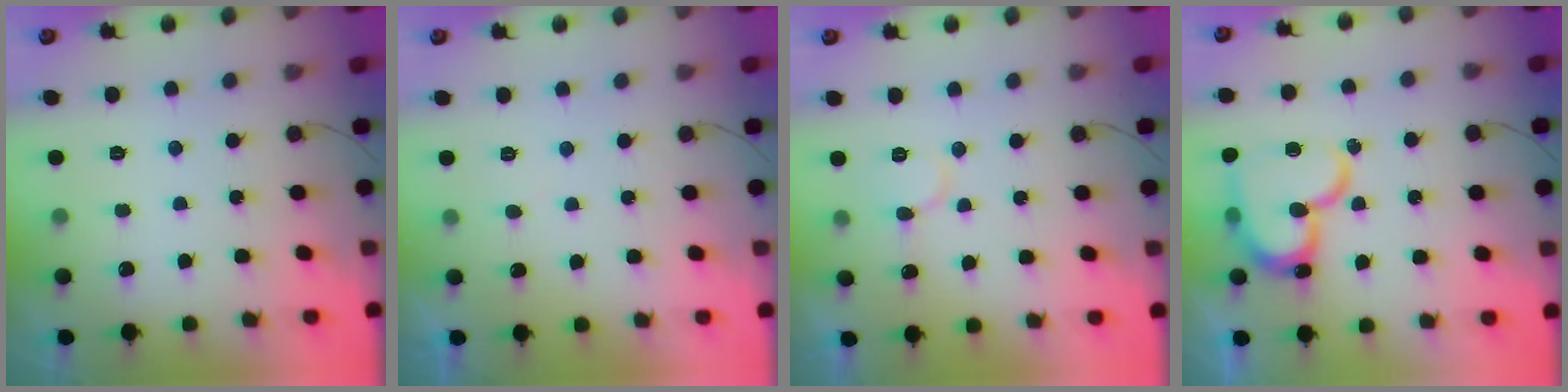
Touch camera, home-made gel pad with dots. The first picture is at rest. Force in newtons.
{"total": 2.3, "press": 2.3, "slide": 0.2}
{"total": 7.0, "press": 7.0, "slide": 0.6}
{"total": 19.1, "press": 19.0, "slide": 1.9}